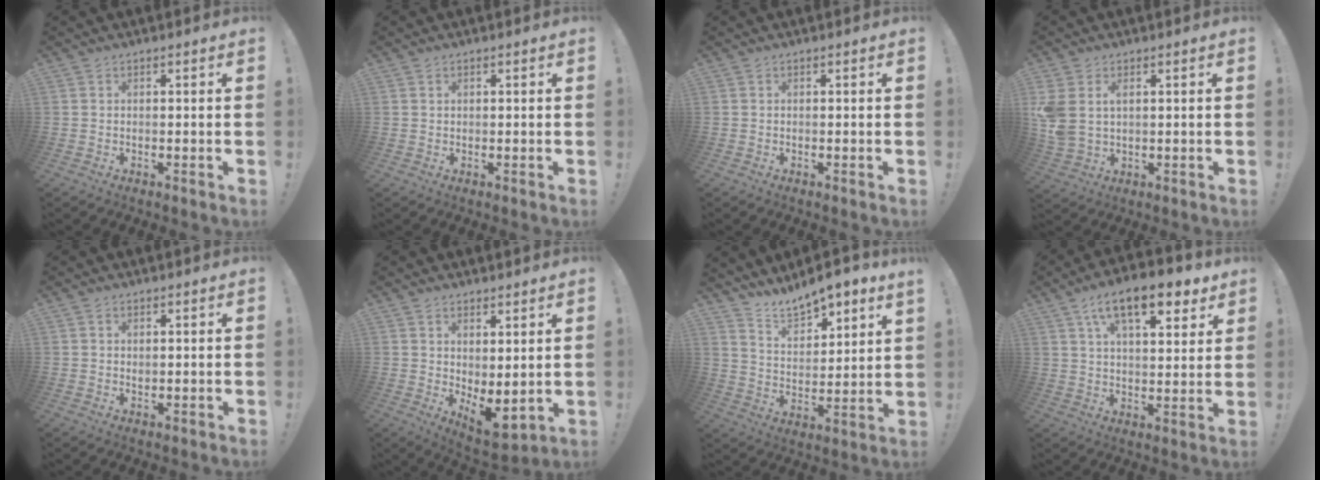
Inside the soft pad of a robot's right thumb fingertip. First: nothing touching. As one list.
[{"total": 0.7, "force": [0.5, 0.4, 0.2], "torque": [0.003, -0.003, 0.009]}, {"total": 0.0}, {"total": 5.7, "force": [2.3, 3.8, 3.6], "torque": [-0.067, -0.007, 0.044]}, {"total": 1.0, "force": [0.6, 0.7, 0.3], "torque": [0.009, -0.006, 0.008]}, {"total": 5.8, "force": [1.2, 2.7, 5.0], "torque": [-0.048, -0.031, 0.031]}, {"total": 9.6, "force": [9.1, 1.9, 2.3], "torque": [-0.043, -0.077, 0.166]}, {"total": 15.0, "force": [8.4, 5.8, 10.9], "torque": [-0.165, -0.038, 0.140]}]